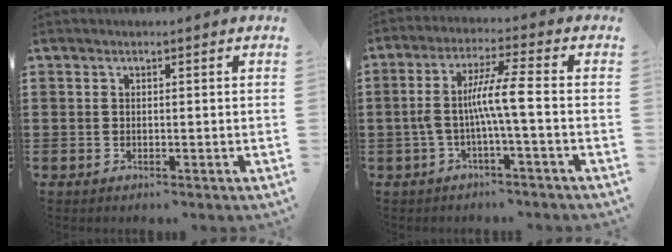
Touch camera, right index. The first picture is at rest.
{"total": 7.1, "force": [-1.4, 0.3, 7.0], "torque": [-0.132, 0.001, -0.033]}